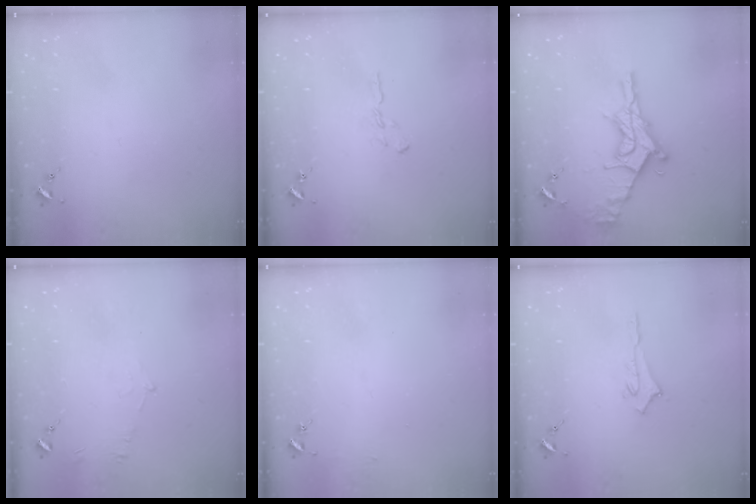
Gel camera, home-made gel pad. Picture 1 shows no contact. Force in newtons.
{"total": 3.9, "press": 3.9, "slide": 0.4}
{"total": 19.0, "press": 18.9, "slide": 1.3}
{"total": 4.5, "press": 4.2, "slide": 1.4}
{"total": 2.5, "press": 2.5, "slide": 0.2}
{"total": 2.5, "press": 2.5, "slide": 0.2}